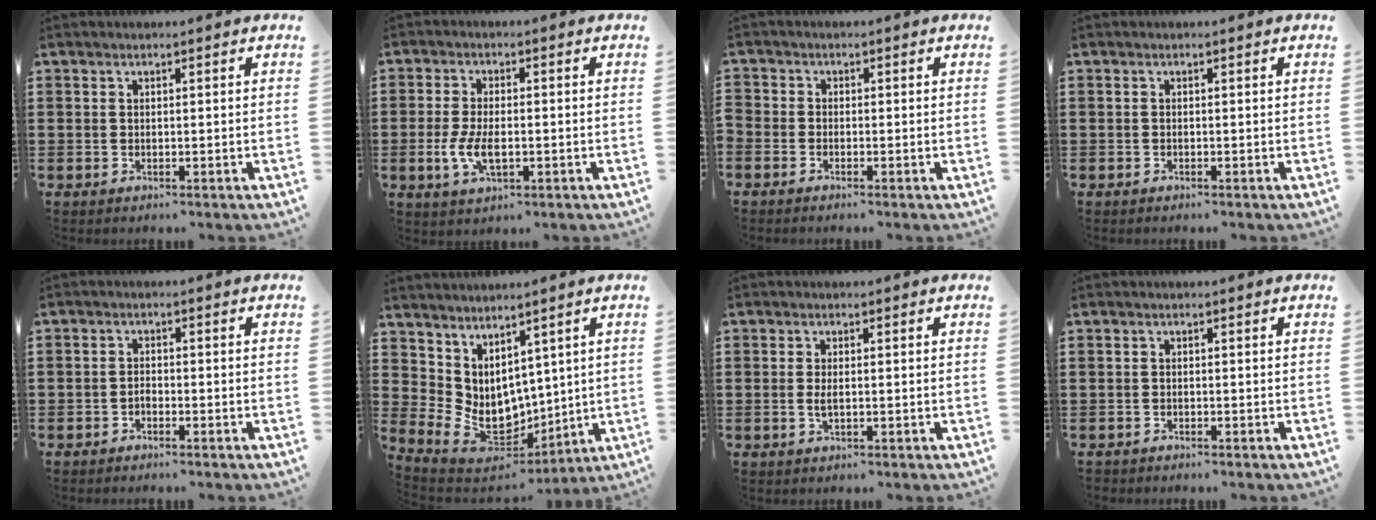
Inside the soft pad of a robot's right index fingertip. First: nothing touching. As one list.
[{"total": 5.1, "force": [-1.2, 2.5, 4.3], "torque": [-0.097, -0.006, -0.024]}, {"total": 0.8, "force": [-0.7, 0.2, 0.1], "torque": [-0.003, -0.002, -0.014]}, {"total": 0.0}, {"total": 1.0, "force": [-0.8, 0.4, 0.4], "torque": [-0.009, -0.003, -0.017]}, {"total": 7.5, "force": [1.7, 6.0, 4.1], "torque": [-0.123, -0.037, 0.045]}, {"total": 1.6, "force": [-0.2, 0.3, 1.5], "torque": [-0.036, -0.005, -0.006]}, {"total": 0.5, "force": [-0.5, 0.2, -0.2], "torque": [0.002, 0.002, -0.011]}]